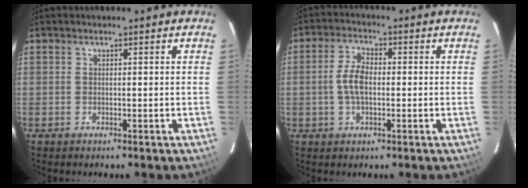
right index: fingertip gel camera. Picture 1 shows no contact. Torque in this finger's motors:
{"motor_torque": [0.52, 0.11, 0.34, 0.07]}